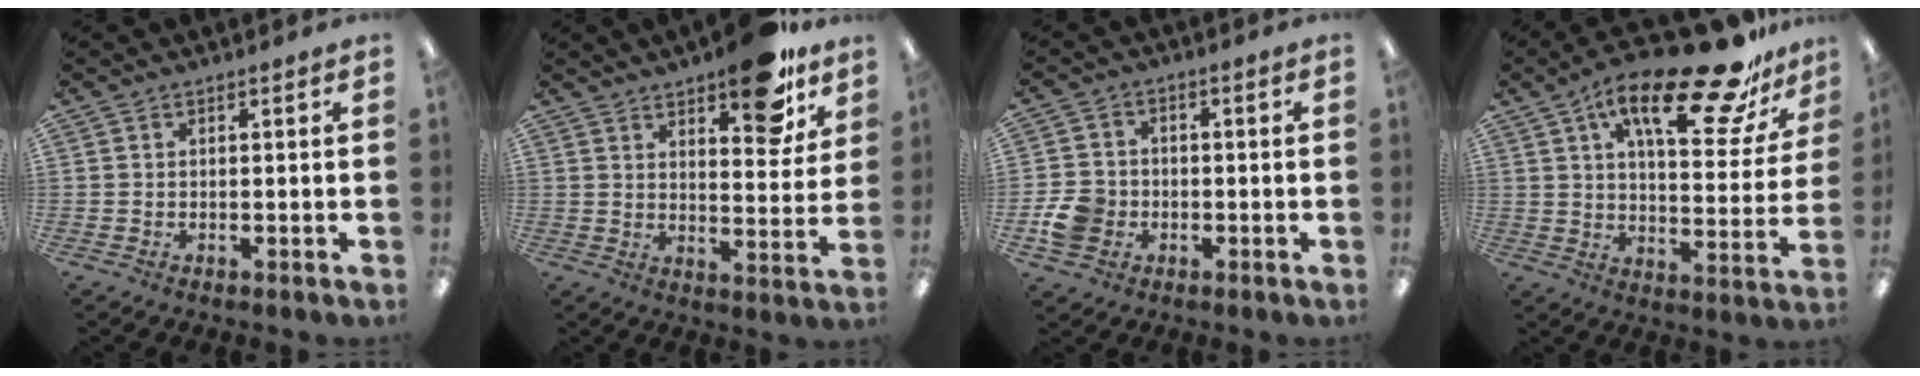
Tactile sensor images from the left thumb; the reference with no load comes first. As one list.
[{"total": 13.6, "force": [9.9, 5.2, 7.7], "torque": [-0.079, -0.069, 0.165]}, {"total": 7.3, "force": [-2.2, 6.2, 3.1], "torque": [-0.063, 0.015, -0.039]}, {"total": 23.7, "force": [14.6, 8.1, 16.8], "torque": [-0.248, -0.082, 0.234]}]